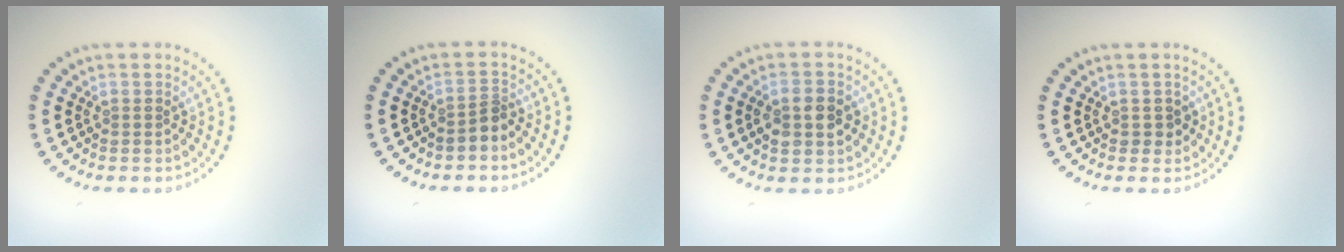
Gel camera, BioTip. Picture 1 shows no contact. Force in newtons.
{"total": 1.7, "press": 1.2, "slide": 1.2}
{"total": 3.7, "press": 3.7, "slide": 0.1}
{"total": 1.1, "press": 1.0, "slide": 0.5}